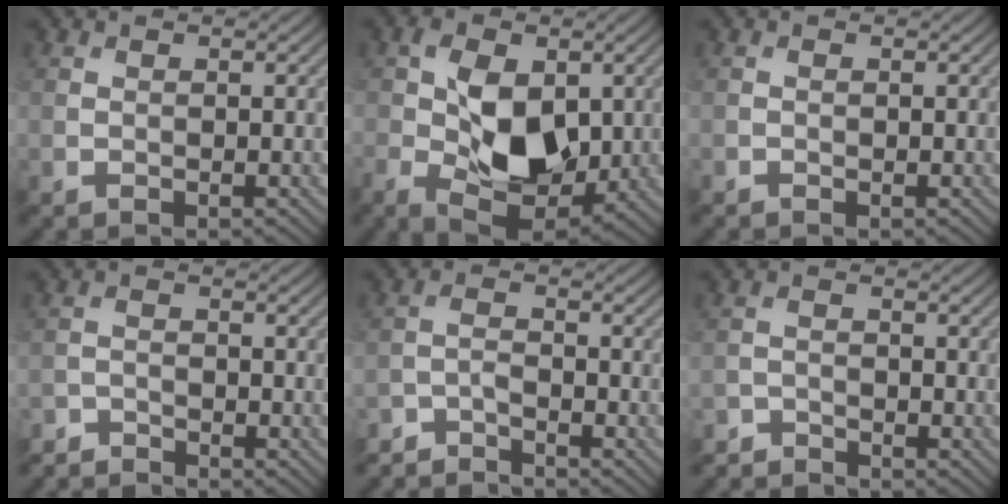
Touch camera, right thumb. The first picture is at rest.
{"total": 10.5, "force": [-0.2, 6.6, 8.1], "torque": [-0.155, -0.015, 0.000]}
{"total": 0.0}
{"total": 3.0, "force": [-3.0, 0.4, 0.3], "torque": [-0.005, -0.006, -0.064]}
{"total": 3.8, "force": [-3.7, 0.6, 0.7], "torque": [-0.013, -0.002, -0.078]}
{"total": 2.7, "force": [-2.7, 0.5, 0.2], "torque": [-0.002, -0.004, -0.058]}